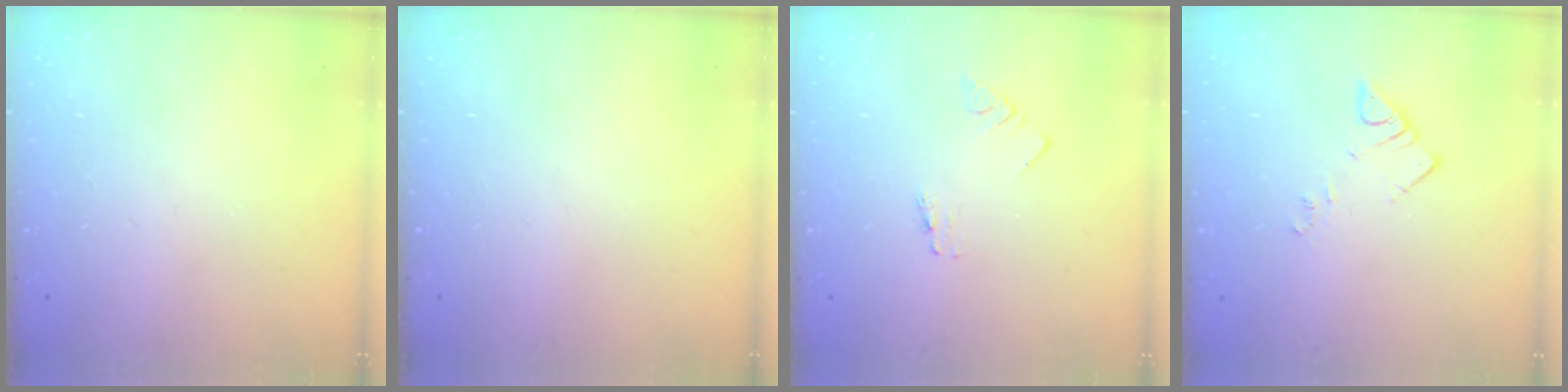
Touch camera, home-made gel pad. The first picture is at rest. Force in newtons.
{"total": 0.0}
{"total": 0.0}
{"total": 4.9, "press": 4.8, "slide": 0.7}